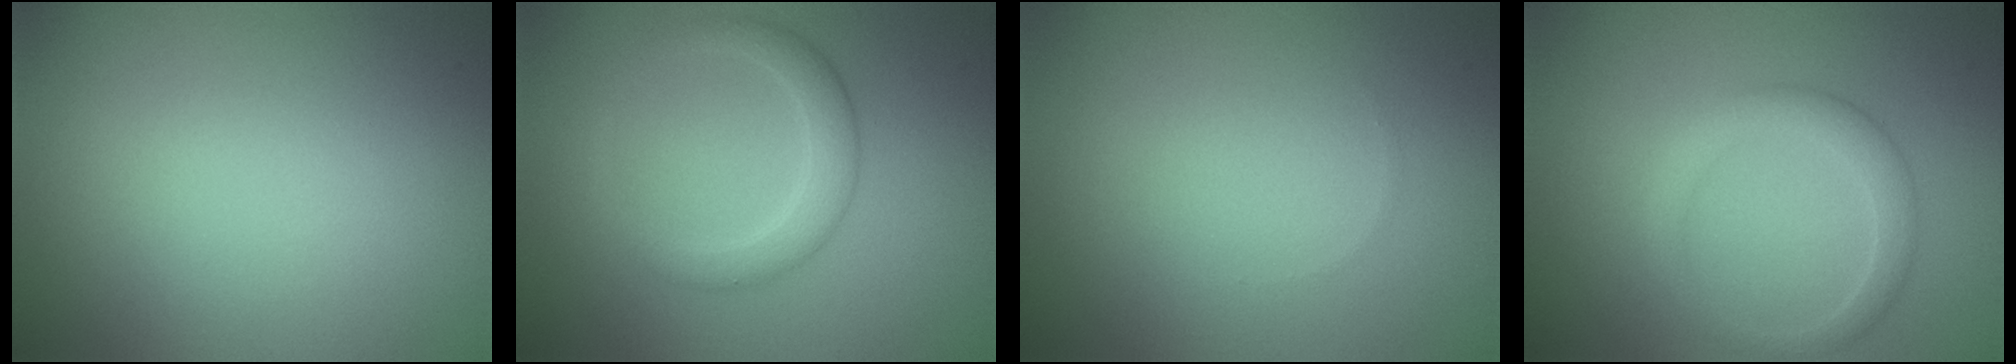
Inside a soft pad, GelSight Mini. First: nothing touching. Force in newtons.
{"total": 2.6, "press": 2.6, "slide": 0.1}
{"total": 0.0}
{"total": 2.6, "press": 2.6, "slide": 0.3}